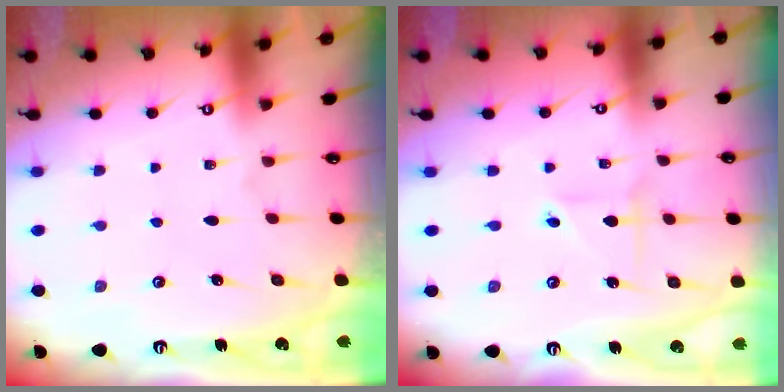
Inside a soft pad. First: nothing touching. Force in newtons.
{"total": 2.5, "press": 2.5, "slide": 0.2}